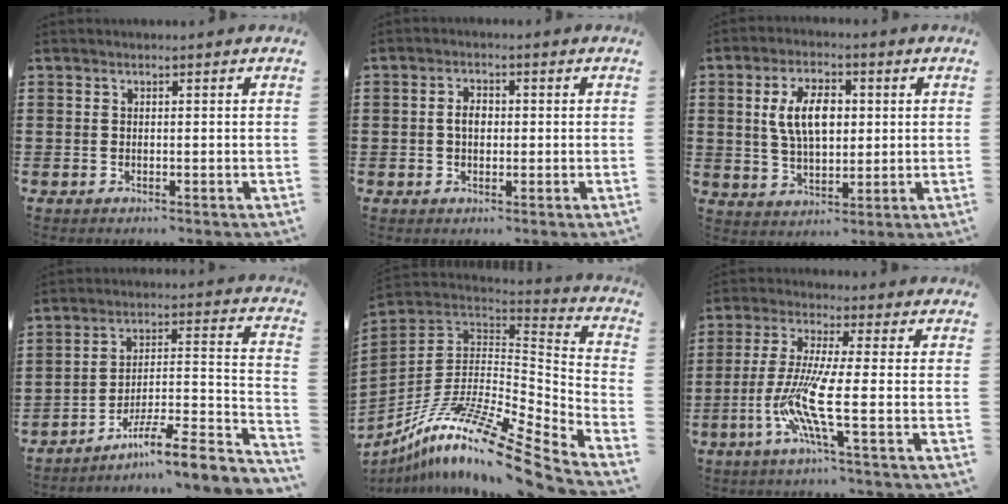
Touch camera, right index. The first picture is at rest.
{"total": 2.7, "force": [0.0, 1.6, 2.1], "torque": [-0.042, 0.006, -0.002]}
{"total": 8.3, "force": [1.4, 4.4, 6.9], "torque": [-0.140, 0.010, 0.020]}
{"total": 7.5, "force": [-5.6, 1.0, 4.9], "torque": [-0.076, -0.004, -0.110]}
{"total": 14.9, "force": [-9.8, 3.1, 10.8], "torque": [-0.210, 0.019, -0.182]}
{"total": 9.9, "force": [-2.8, 0.7, 9.4], "torque": [-0.209, -0.020, -0.063]}